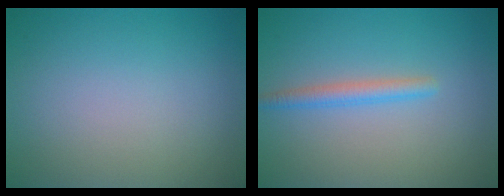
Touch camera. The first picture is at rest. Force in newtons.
{"total": 1.9, "press": 1.9, "slide": 0.0}